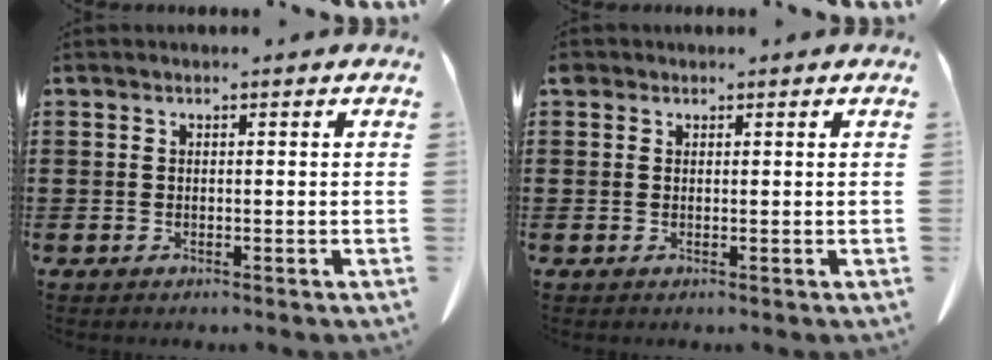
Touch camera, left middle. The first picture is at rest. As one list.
[{"total": 0.8, "force": [0.4, 0.6, 0.3], "torque": [-0.008, 0.004, 0.008]}]